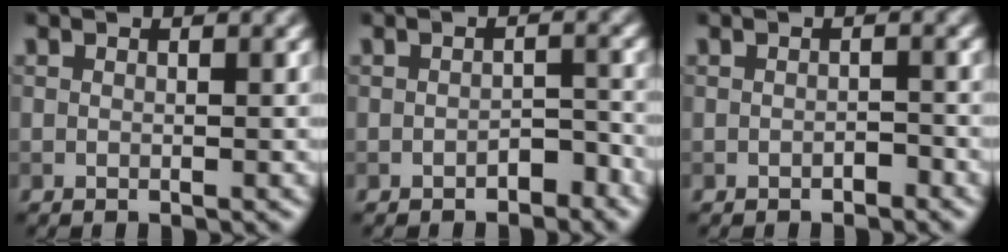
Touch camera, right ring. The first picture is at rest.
{"total": 1.7, "force": [-1.2, 0.9, 0.9], "torque": [-0.013, 0.004, -0.018]}
{"total": 0.8, "force": [-0.6, 0.4, 0.5], "torque": [-0.006, 0.000, -0.008]}